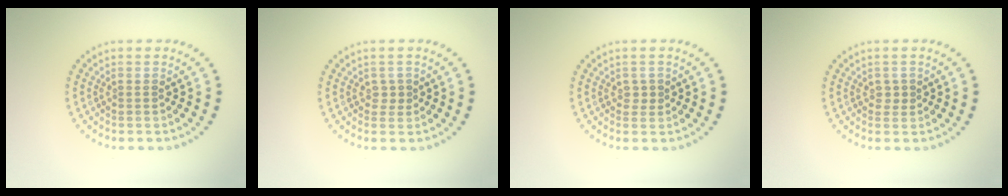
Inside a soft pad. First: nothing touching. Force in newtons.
{"total": 0.9, "press": 0.9, "slide": 0.3}
{"total": 0.8, "press": 0.8, "slide": 0.3}
{"total": 0.8, "press": 0.8, "slide": 0.3}